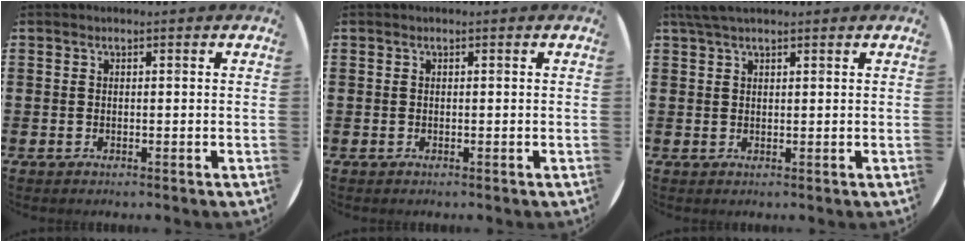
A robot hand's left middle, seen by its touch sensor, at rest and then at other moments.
{"total": 0.0}
{"total": 2.5, "force": [2.0, 0.5, 1.4], "torque": [-0.031, 0.004, 0.036]}